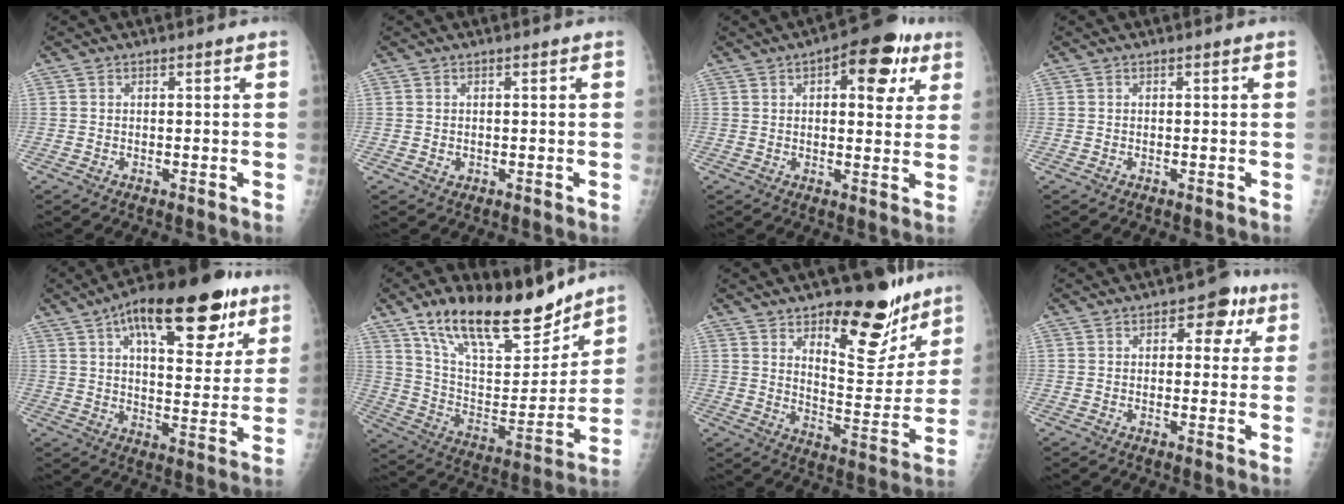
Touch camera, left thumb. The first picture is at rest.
{"total": 1.0, "force": [0.0, 0.9, 0.5], "torque": [-0.008, -0.001, 0.003]}
{"total": 12.4, "force": [5.4, 5.7, 9.6], "torque": [-0.085, -0.004, 0.063]}
{"total": 0.0}
{"total": 23.4, "force": [12.2, 9.7, 17.4], "torque": [-0.225, -0.011, 0.182]}
{"total": 23.6, "force": [17.0, 9.0, 13.7], "torque": [-0.190, -0.069, 0.292]}
{"total": 19.0, "force": [12.1, 8.1, 12.1], "torque": [-0.107, -0.092, 0.182]}
{"total": 6.4, "force": [2.7, 4.1, 4.2], "torque": [-0.010, -0.004, 0.026]}